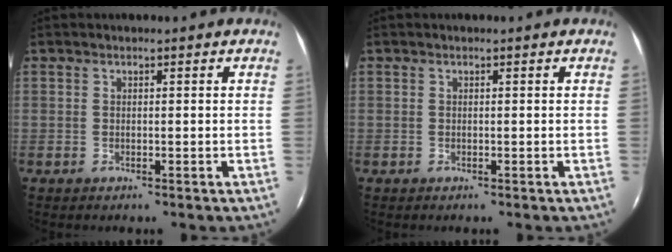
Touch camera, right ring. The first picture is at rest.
{"total": 0.0}